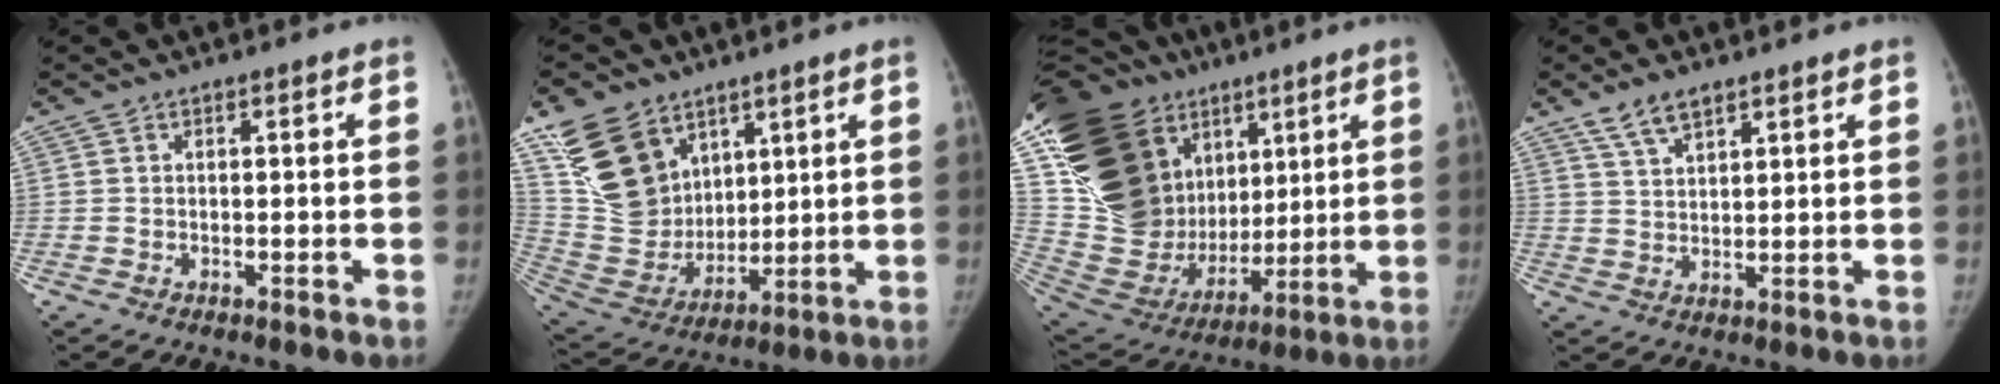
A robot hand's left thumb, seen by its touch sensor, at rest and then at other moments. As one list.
[{"total": 17.2, "force": [10.0, 11.5, 7.8], "torque": [-0.124, -0.042, 0.209]}, {"total": 35.0, "force": [14.6, 23.4, 21.5], "torque": [-0.421, 0.033, 0.282]}, {"total": 5.6, "force": [4.2, 2.3, 3.0], "torque": [-0.047, -0.019, 0.084]}]